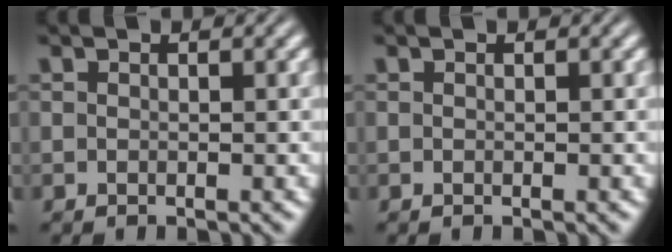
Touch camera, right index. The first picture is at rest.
{"total": 0.0}